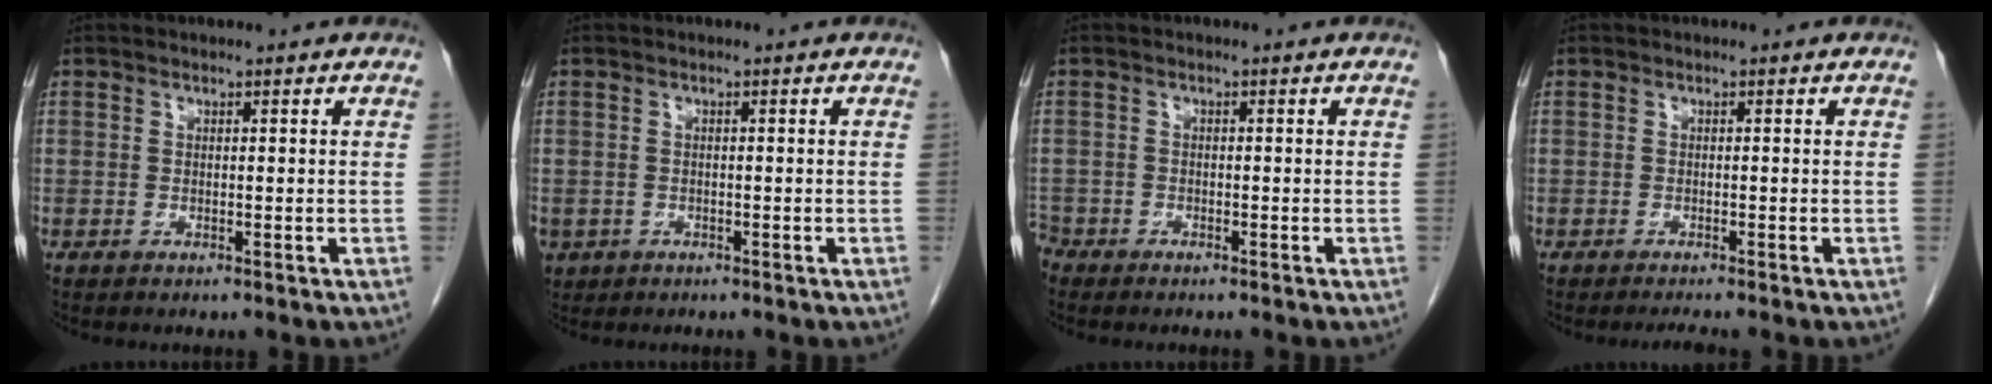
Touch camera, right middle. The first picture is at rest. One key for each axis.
{"total": 2.8, "fx": -1.5, "fy": 2.3, "fz": 0.6, "tx": -0.012, "ty": 0.000, "tz": -0.021}
{"total": 2.3, "fx": -2.1, "fy": 0.9, "fz": 0.1, "tx": -0.002, "ty": -0.001, "tz": -0.040}
{"total": 1.6, "fx": -1.4, "fy": -0.3, "fz": 0.7, "tx": -0.012, "ty": -0.002, "tz": -0.022}